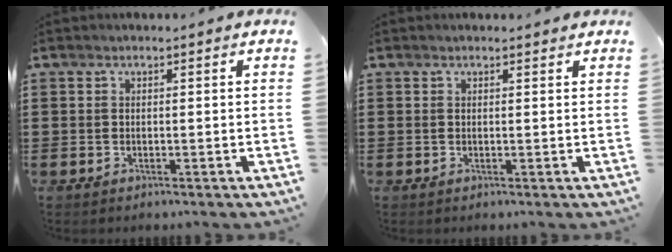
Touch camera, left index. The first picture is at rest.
{"total": 0.6, "force": [0.5, 0.1, 0.3], "torque": [0.000, -0.004, 0.008]}